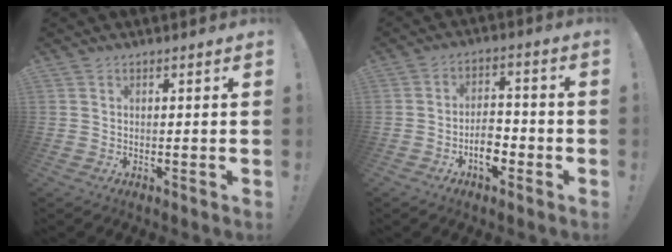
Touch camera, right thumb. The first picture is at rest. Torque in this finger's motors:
{"motor_torque": [0.70, 0.72, 0.57, -0.63, 0.01]}